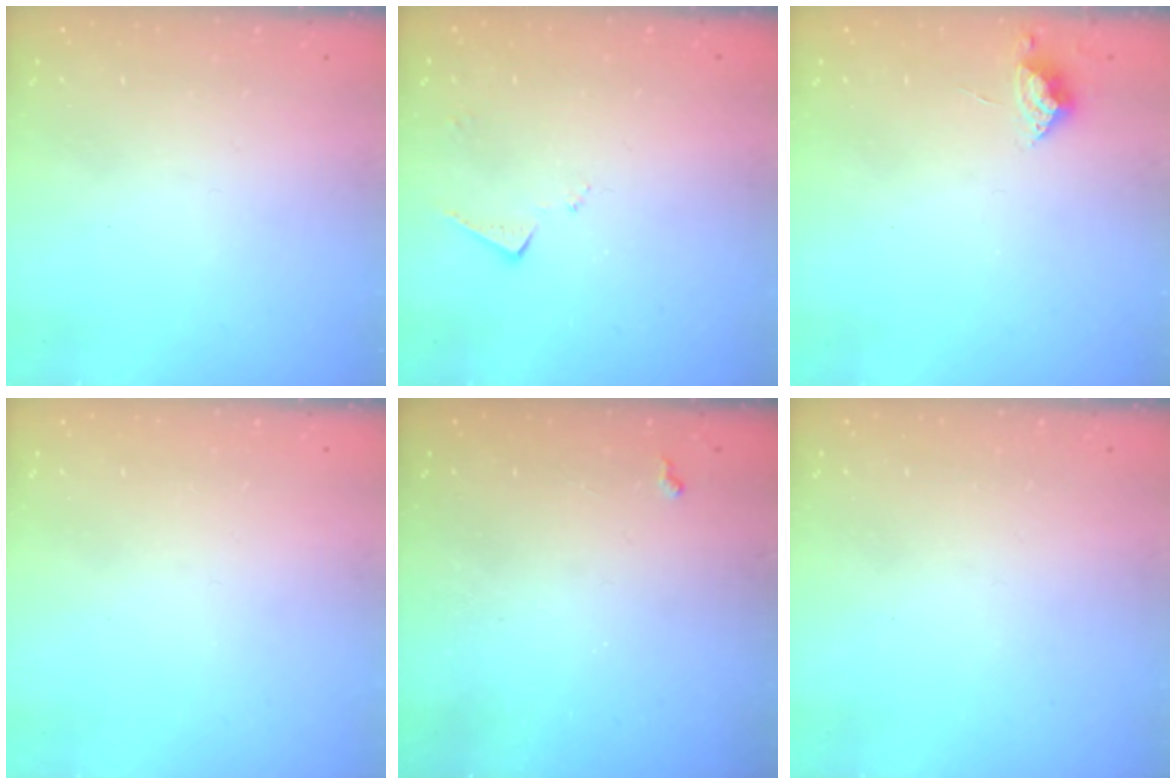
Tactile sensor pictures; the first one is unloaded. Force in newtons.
{"total": 7.4, "press": 7.4, "slide": 0.2}
{"total": 9.0, "press": 9.0, "slide": 0.7}
{"total": 0.0}
{"total": 4.1, "press": 4.0, "slide": 0.7}
{"total": 0.0}